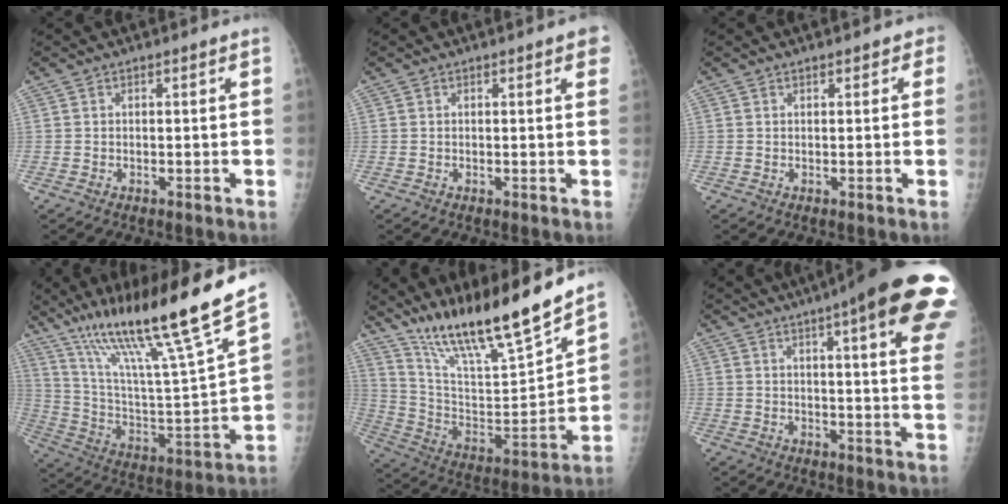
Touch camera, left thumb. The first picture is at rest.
{"total": 2.8, "force": [1.5, 0.6, 2.4], "torque": [-0.022, 0.000, 0.014]}
{"total": 1.9, "force": [1.1, 1.0, 1.1], "torque": [-0.001, -0.001, 0.012]}
{"total": 26.4, "force": [18.4, 0.8, 18.9], "torque": [-0.301, -0.065, 0.324]}
{"total": 22.4, "force": [18.3, 2.3, 12.7], "torque": [-0.196, -0.095, 0.326]}
{"total": 24.3, "force": [13.0, 4.4, 20.0], "torque": [-0.205, -0.014, 0.154]}